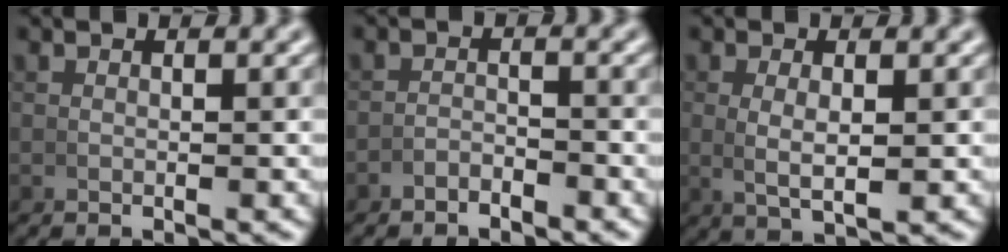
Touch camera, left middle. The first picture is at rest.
{"total": 2.1, "force": [-2.1, 0.5, 0.1], "torque": [0.003, -0.002, -0.040]}
{"total": 2.9, "force": [0.5, 1.0, 2.7], "torque": [-0.052, -0.008, 0.017]}